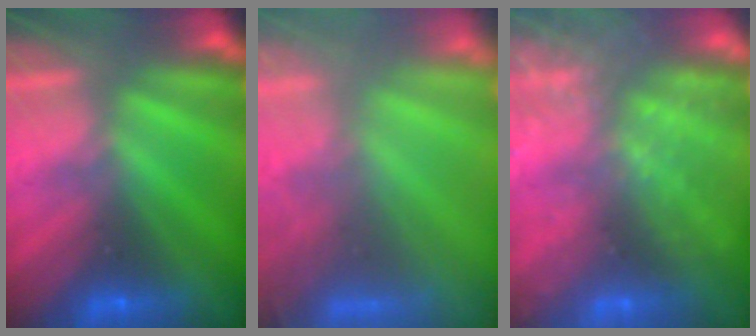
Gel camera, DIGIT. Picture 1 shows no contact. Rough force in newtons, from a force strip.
{"total": 7.1}
{"total": 9.6}